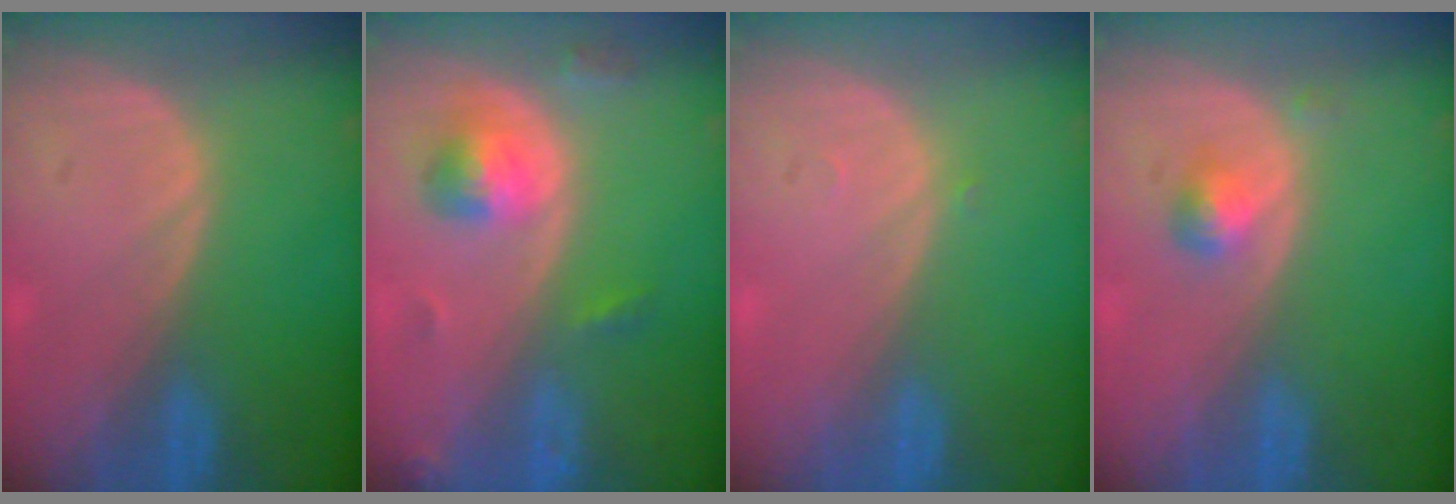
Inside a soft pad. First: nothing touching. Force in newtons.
{"total": 5.1, "press": 5.0, "slide": 1.0}
{"total": 0.5, "press": 0.4, "slide": 0.3}
{"total": 2.2, "press": 2.2, "slide": 0.2}